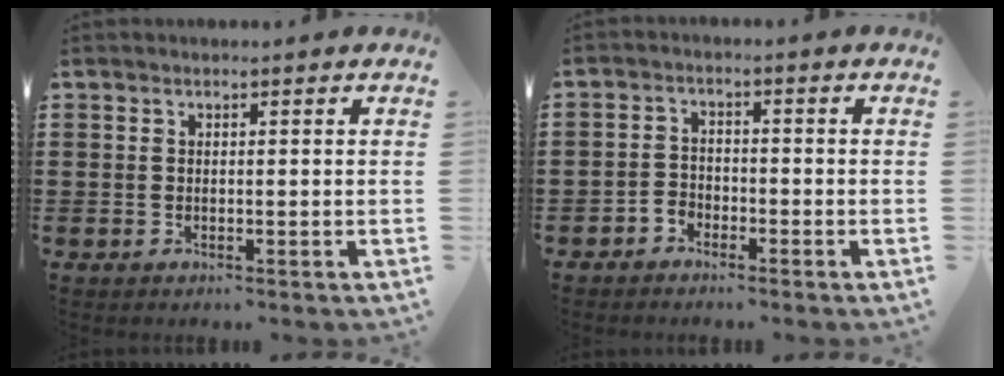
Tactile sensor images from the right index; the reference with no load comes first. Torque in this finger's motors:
{"motor_torque": [0.30, 0.50, -0.09, -0.02]}